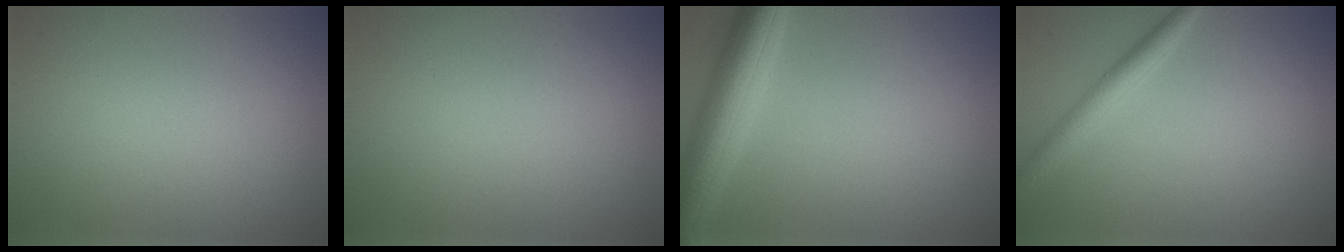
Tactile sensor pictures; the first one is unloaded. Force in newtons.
{"total": 0.0}
{"total": 6.3, "press": 6.3, "slide": 0.3}
{"total": 2.4, "press": 2.4, "slide": 0.1}